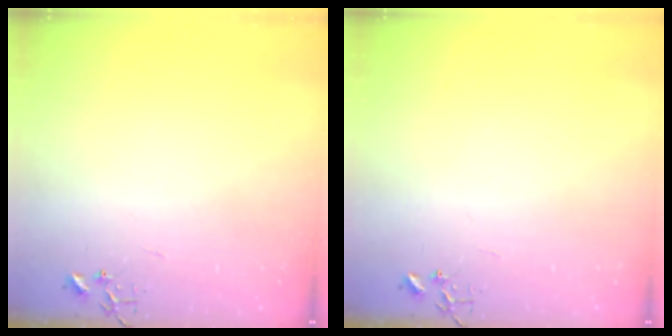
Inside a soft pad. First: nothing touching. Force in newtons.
{"total": 0.0}